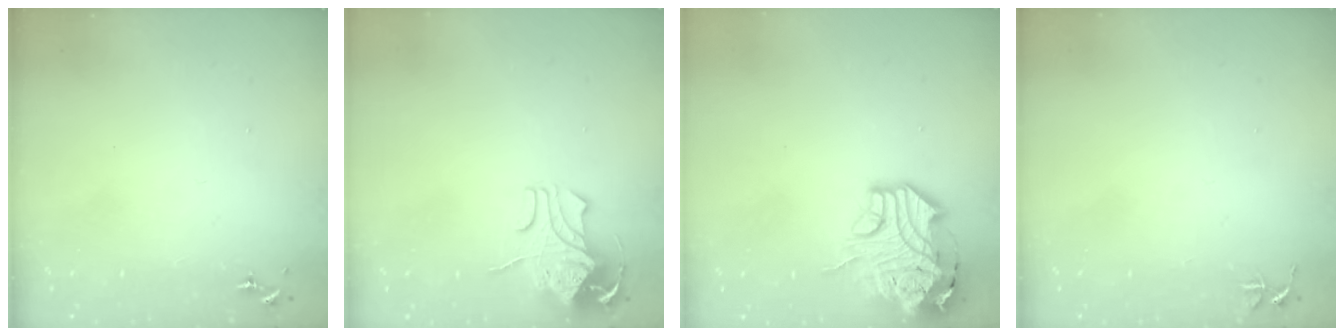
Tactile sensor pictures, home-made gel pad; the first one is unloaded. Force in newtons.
{"total": 8.5, "press": 8.4, "slide": 0.8}
{"total": 15.4, "press": 15.3, "slide": 2.0}
{"total": 3.7, "press": 3.7, "slide": 0.3}